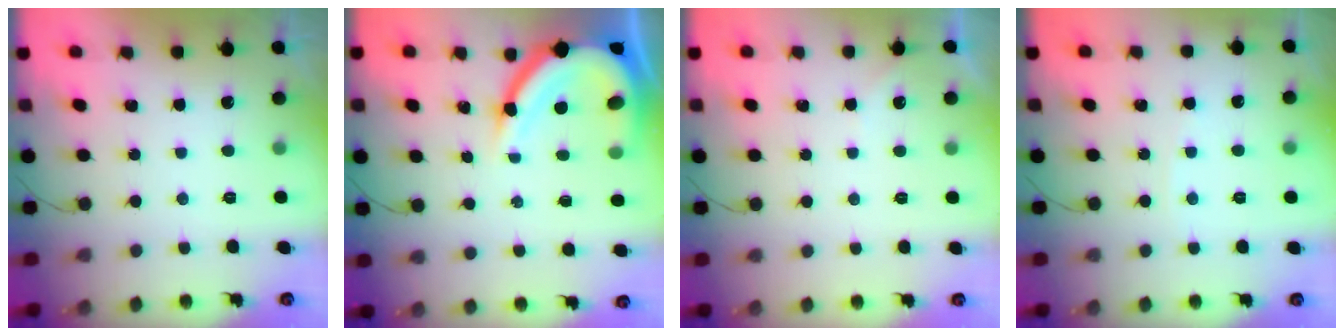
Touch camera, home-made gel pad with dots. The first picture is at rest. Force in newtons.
{"total": 14.8, "press": 14.7, "slide": 1.4}
{"total": 2.2, "press": 2.2, "slide": 0.3}
{"total": 2.3, "press": 2.3, "slide": 0.3}